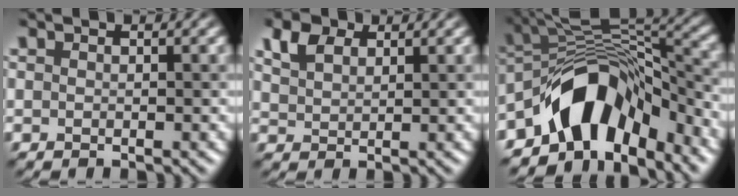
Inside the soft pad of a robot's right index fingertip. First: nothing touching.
{"total": 2.7, "force": [1.7, 1.6, 1.3], "torque": [-0.034, 0.005, 0.041]}
{"total": 10.4, "force": [-5.8, 5.5, 6.6], "torque": [-0.082, 0.016, -0.111]}